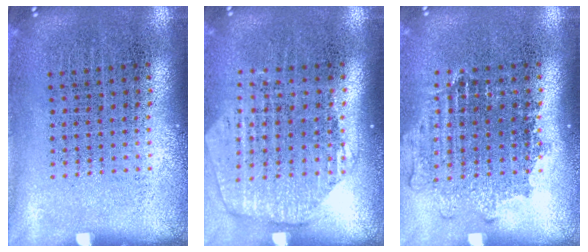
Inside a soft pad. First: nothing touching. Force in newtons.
{"total": 1.6, "press": 1.4, "slide": 0.7}
{"total": 1.0, "press": 1.0, "slide": 0.4}